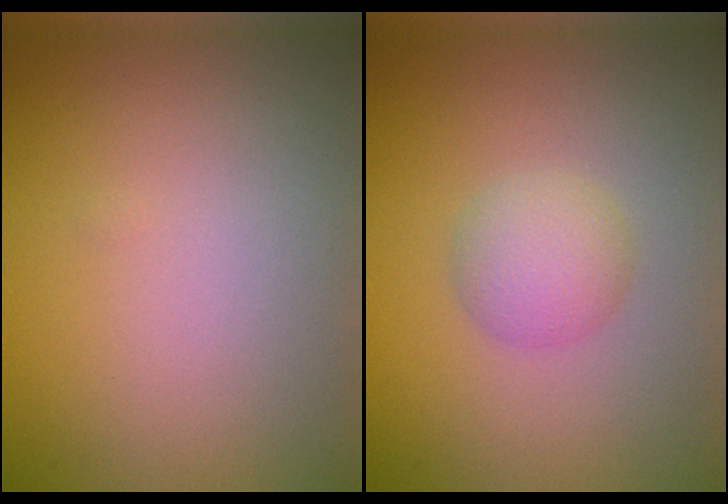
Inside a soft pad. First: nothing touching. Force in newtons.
{"total": 2.5, "press": 2.5, "slide": 0.1}